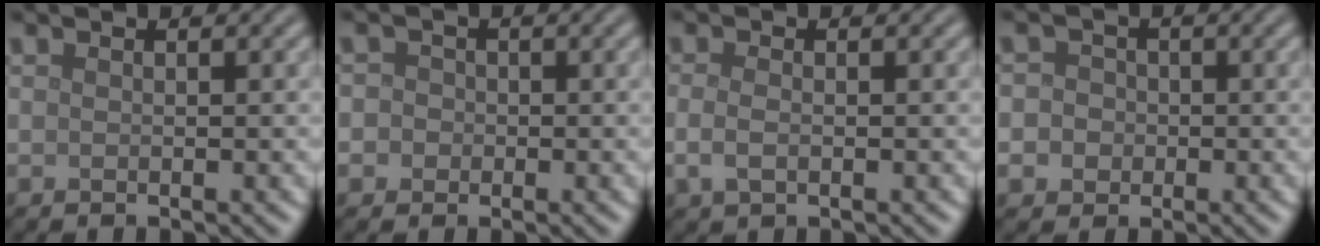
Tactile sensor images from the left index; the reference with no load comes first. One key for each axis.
{"total": 2.8, "fx": 0.2, "fy": 2.6, "fz": 1.0, "tx": 0.010, "ty": 0.019, "tz": -0.028}
{"total": 1.8, "fx": -0.4, "fy": 1.1, "fz": 1.4, "tx": -0.037, "ty": -0.004, "tz": -0.009}
{"total": 4.1, "fx": -0.1, "fy": 3.8, "fz": 1.5, "tx": 0.003, "ty": 0.026, "tz": -0.030}